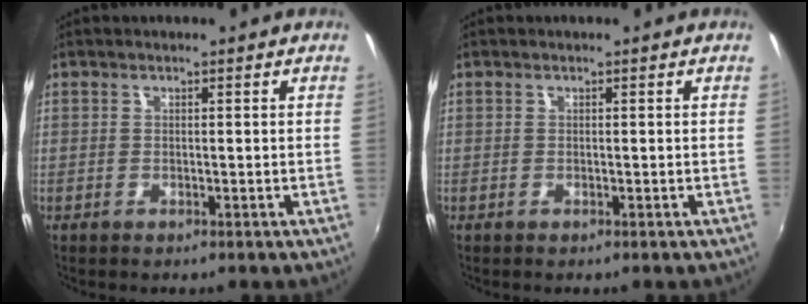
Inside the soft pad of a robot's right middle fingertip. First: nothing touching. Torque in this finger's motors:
{"motor_torque": [-0.01, 0.00, 0.00, -0.01]}